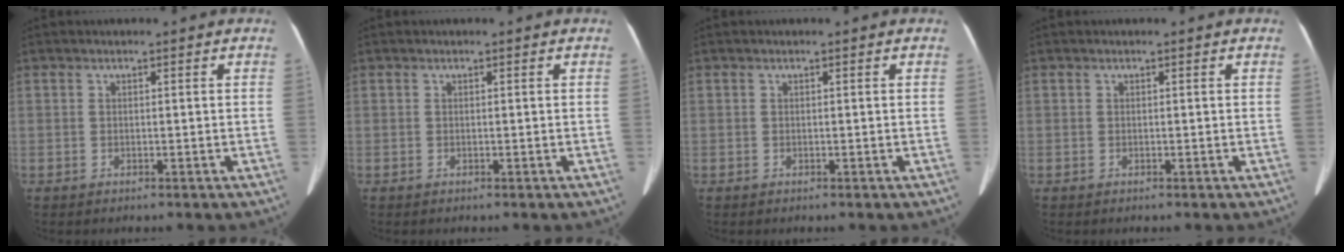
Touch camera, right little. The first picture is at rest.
{"total": 0.0}
{"total": 0.0}
{"total": 0.0}